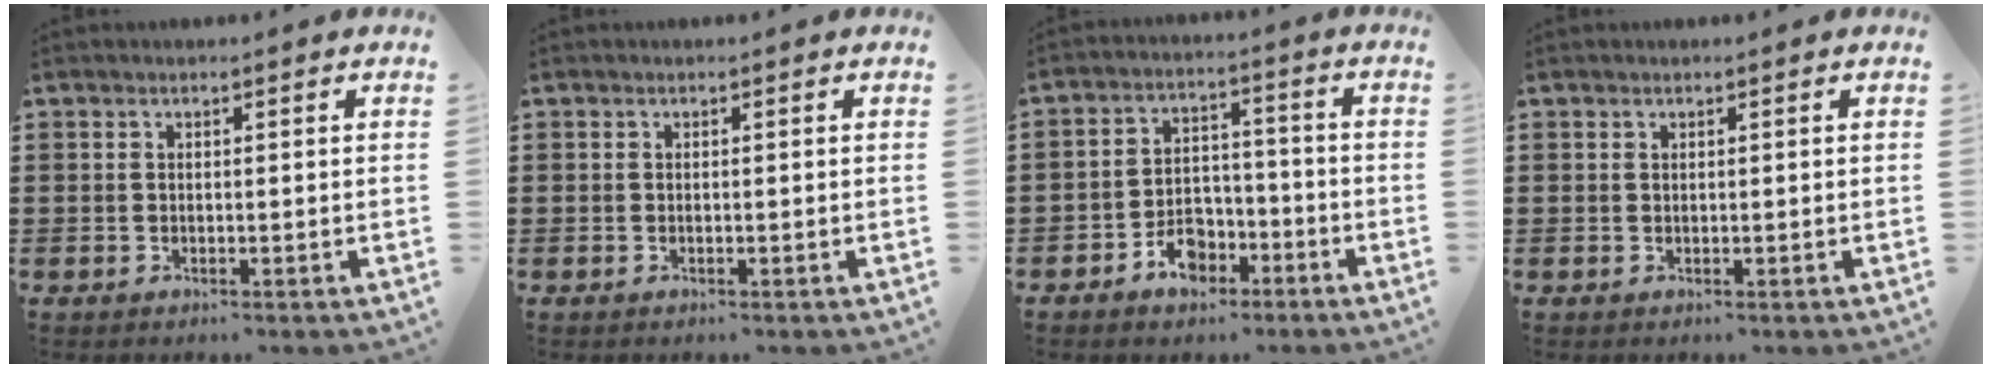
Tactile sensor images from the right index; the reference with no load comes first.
{"total": 0.0}
{"total": 5.5, "force": [-3.5, 3.5, 2.3], "torque": [-0.037, 0.020, -0.063]}
{"total": 0.0}